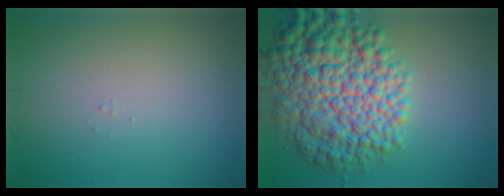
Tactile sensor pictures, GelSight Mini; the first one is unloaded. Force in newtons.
{"total": 11.4, "press": 11.4, "slide": 0.1}